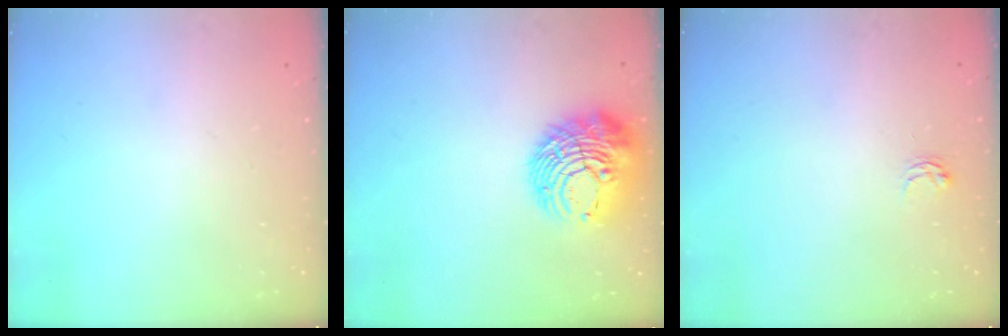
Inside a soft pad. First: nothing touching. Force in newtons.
{"total": 12.9, "press": 12.8, "slide": 1.5}
{"total": 2.9, "press": 2.9, "slide": 0.4}